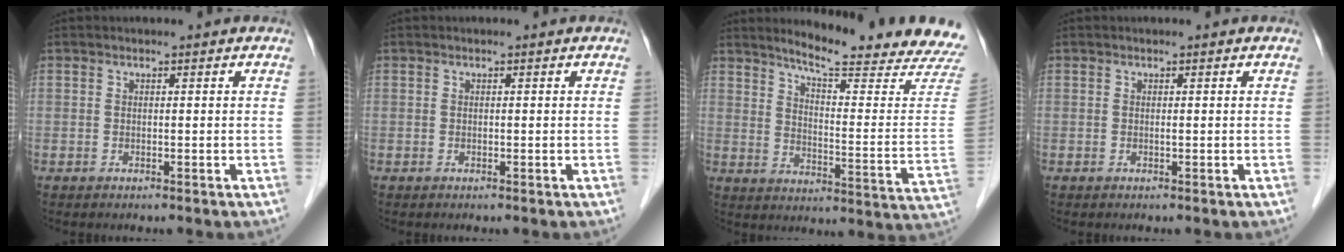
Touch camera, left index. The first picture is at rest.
{"total": 0.0}
{"total": 20.0, "force": [18.3, -0.2, 8.1], "torque": [-0.119, -0.096, 0.226]}
{"total": 0.0}